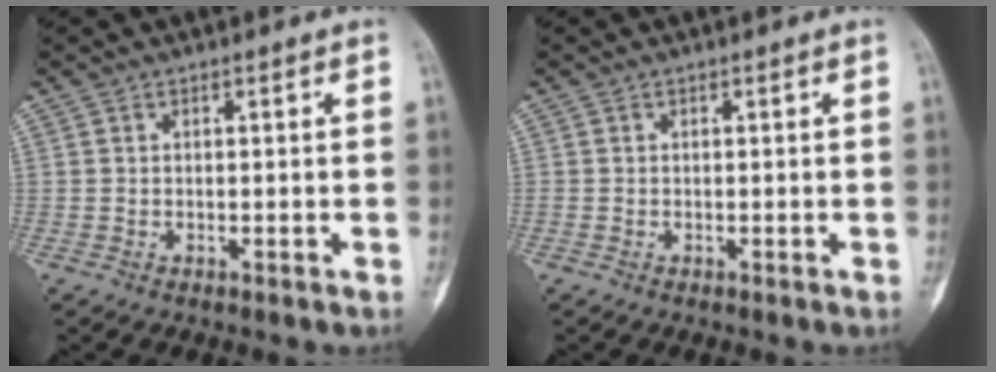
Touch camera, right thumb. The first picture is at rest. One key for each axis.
{"total": 0.0}